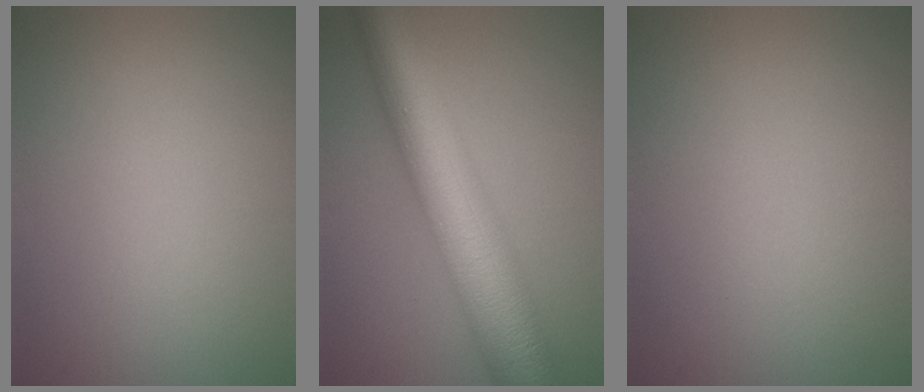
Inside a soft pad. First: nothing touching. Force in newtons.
{"total": 11.3, "press": 11.3, "slide": 0.1}
{"total": 0.0}